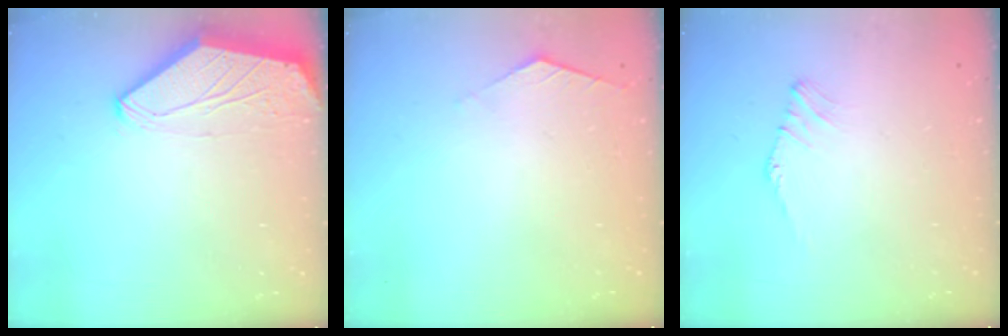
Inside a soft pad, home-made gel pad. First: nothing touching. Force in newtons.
{"total": 1.4, "press": 1.4, "slide": 0.3}
{"total": 0.9, "press": 0.8, "slide": 0.4}